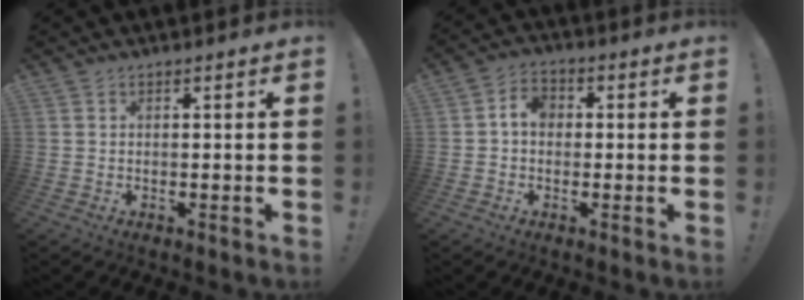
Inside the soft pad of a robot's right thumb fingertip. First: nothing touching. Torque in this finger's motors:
{"motor_torque": [0.61, 0.80, 0.55, -0.30, 0.00]}